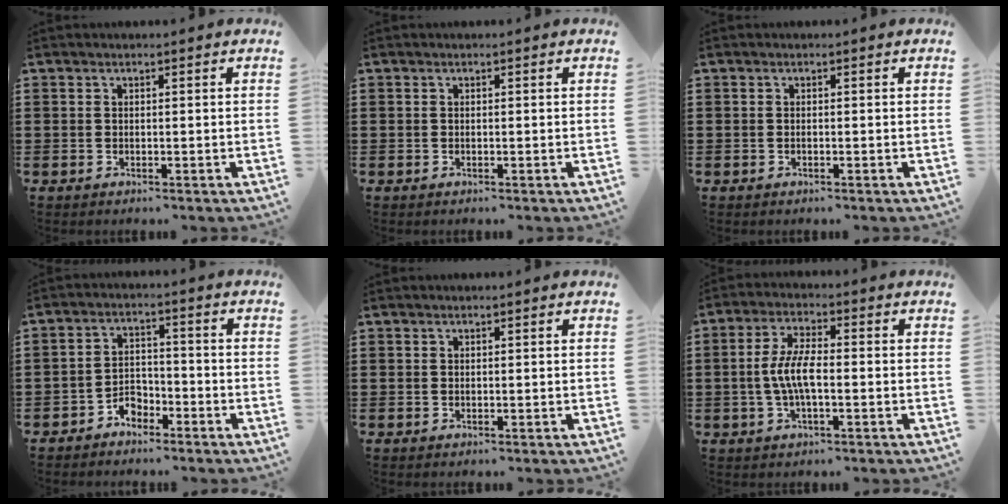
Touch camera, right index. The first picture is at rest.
{"total": 0.0}
{"total": 0.0}
{"total": 3.4, "force": [-2.9, 1.8, 0.6], "torque": [-0.019, 0.009, -0.059]}
{"total": 0.0}
{"total": 6.0, "force": [-0.9, 1.9, 5.6], "torque": [-0.125, -0.004, -0.024]}